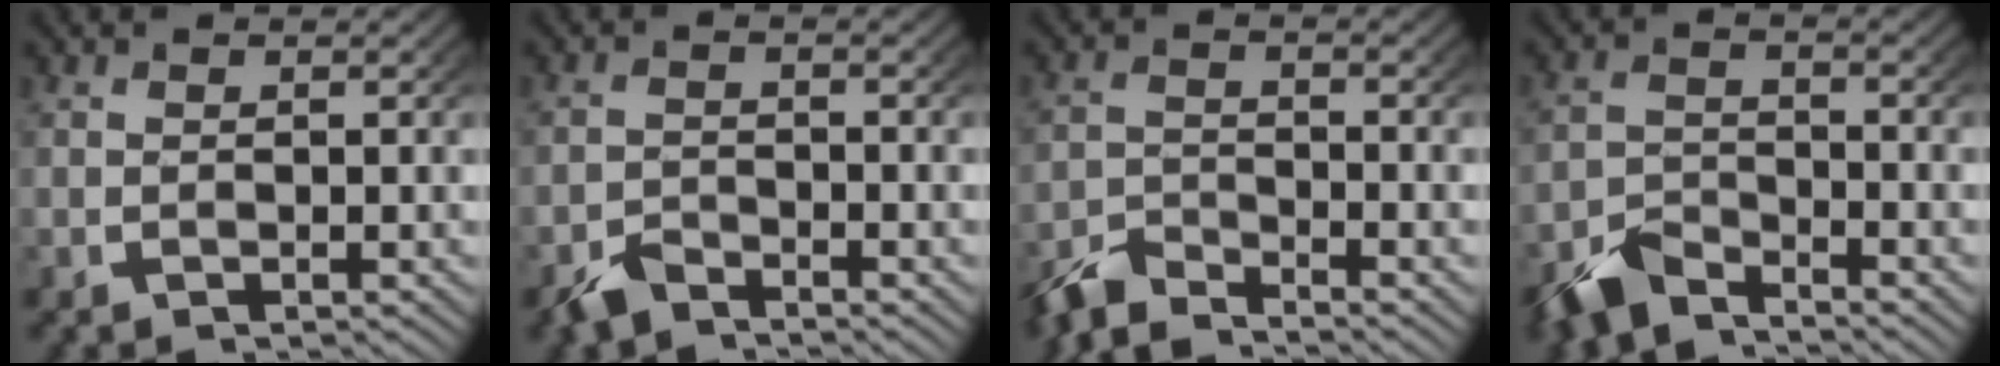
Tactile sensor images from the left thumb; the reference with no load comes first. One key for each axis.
{"total": 2.5, "fx": -2.3, "fy": 0.7, "fz": 0.5, "tx": -0.006, "ty": -0.008, "tz": -0.046}
{"total": 4.4, "fx": -4.1, "fy": 1.0, "fz": 1.2, "tx": -0.019, "ty": -0.011, "tz": -0.081}
{"total": 4.9, "fx": -4.3, "fy": 1.7, "fz": 1.6, "tx": -0.026, "ty": -0.011, "tz": -0.082}